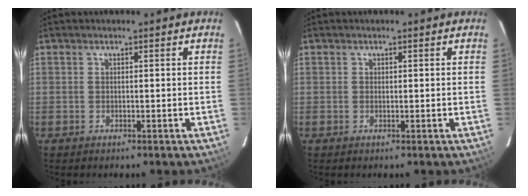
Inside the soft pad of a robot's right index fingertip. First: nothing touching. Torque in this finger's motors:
{"motor_torque": [-0.16, 0.17, -0.03, 0.00]}